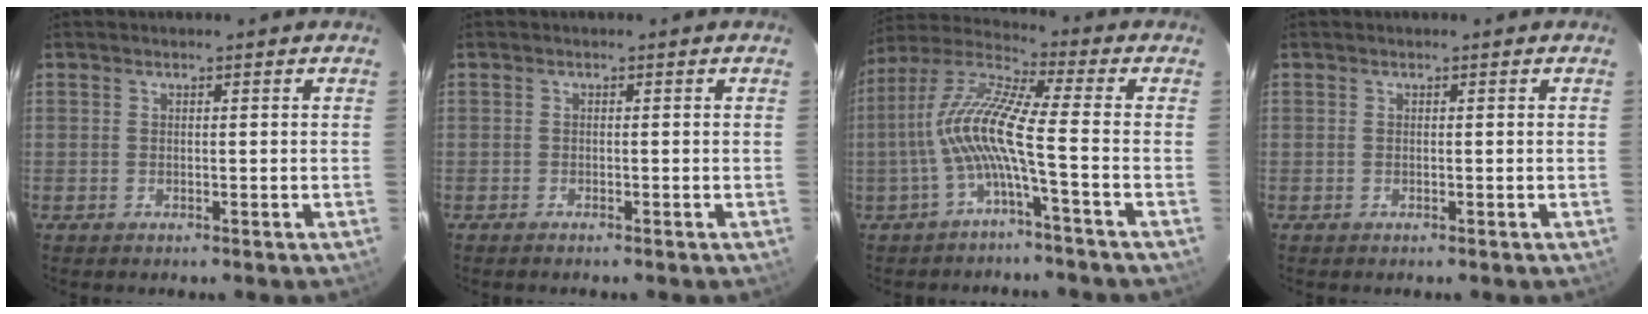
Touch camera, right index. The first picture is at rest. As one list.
[{"total": 0.7, "force": [-0.7, 0.1, 0.2], "torque": [-0.006, -0.002, -0.013]}, {"total": 10.5, "force": [-2.8, -0.2, 10.1], "torque": [-0.213, 0.011, -0.056]}, {"total": 0.0}]